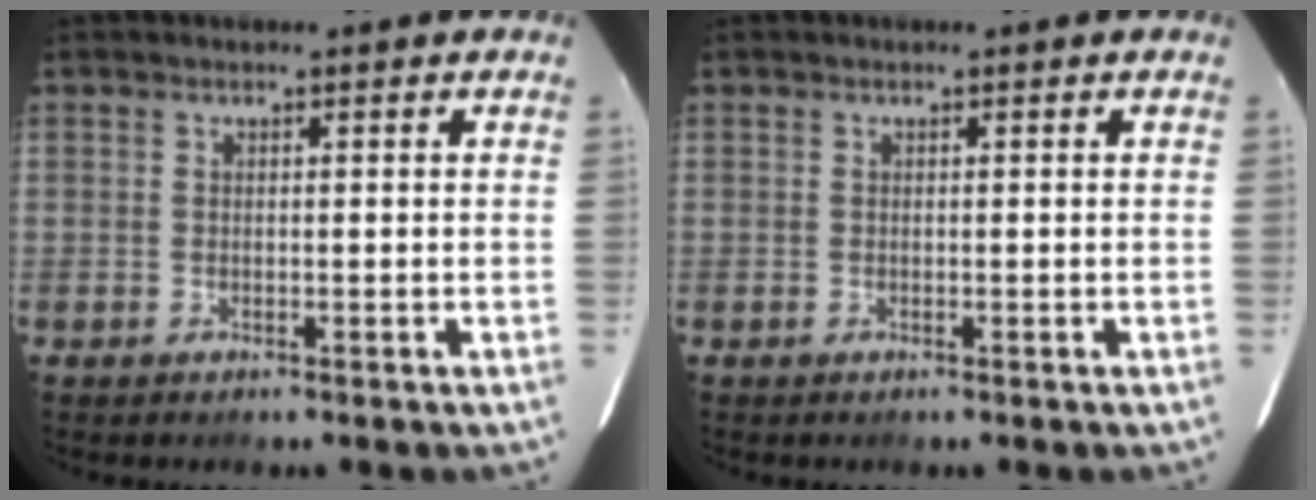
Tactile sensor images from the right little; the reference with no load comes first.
{"total": 0.0}